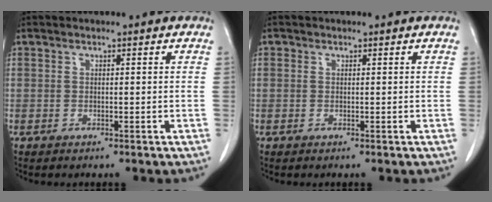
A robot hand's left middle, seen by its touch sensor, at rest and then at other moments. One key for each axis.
{"total": 0.0}